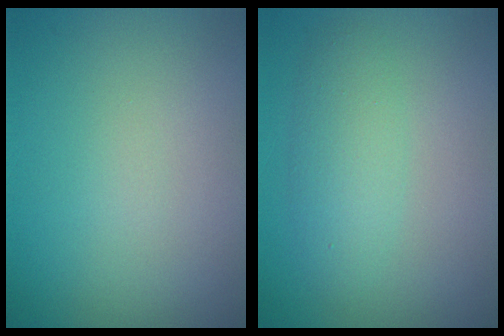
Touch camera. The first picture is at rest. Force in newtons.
{"total": 2.7, "press": 2.7, "slide": 0.0}